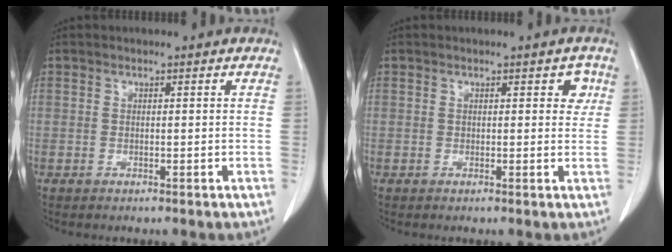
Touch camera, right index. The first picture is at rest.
{"total": 2.4, "force": [0.9, 1.5, 1.7], "torque": [-0.005, 0.006, 0.005]}